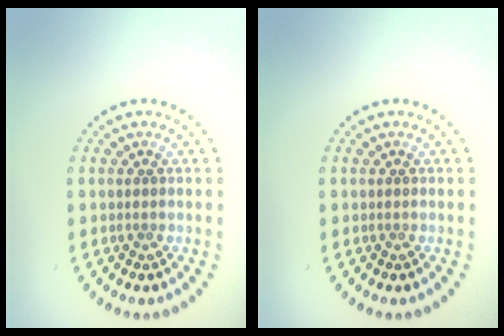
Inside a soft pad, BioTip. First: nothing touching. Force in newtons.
{"total": 0.0}